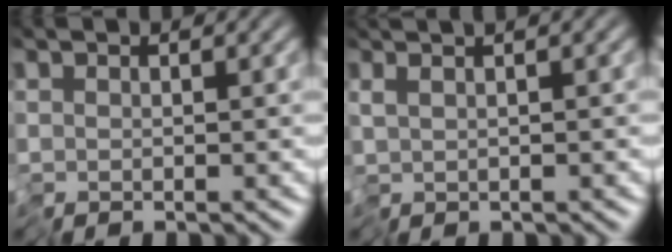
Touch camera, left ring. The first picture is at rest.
{"total": 1.9, "force": [0.7, 0.1, 1.8], "torque": [-0.032, 0.007, 0.014]}